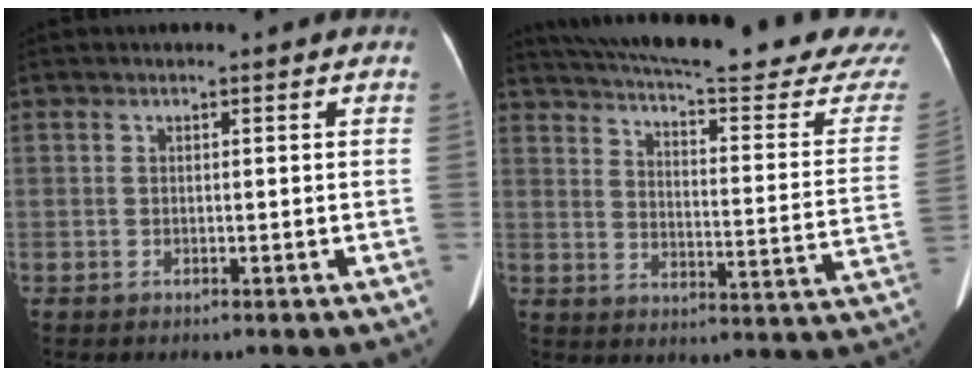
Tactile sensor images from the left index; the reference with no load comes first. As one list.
[{"total": 29.0, "force": [26.3, 1.4, 12.3], "torque": [-0.195, -0.085, 0.327]}]